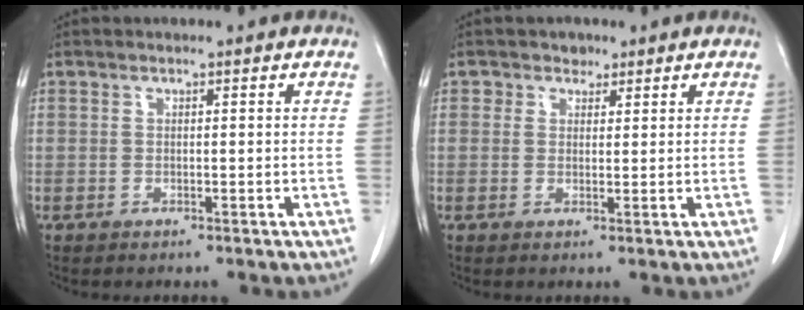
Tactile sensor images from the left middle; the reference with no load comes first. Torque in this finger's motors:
{"motor_torque": [-0.31, -0.02, -0.09, -0.01]}